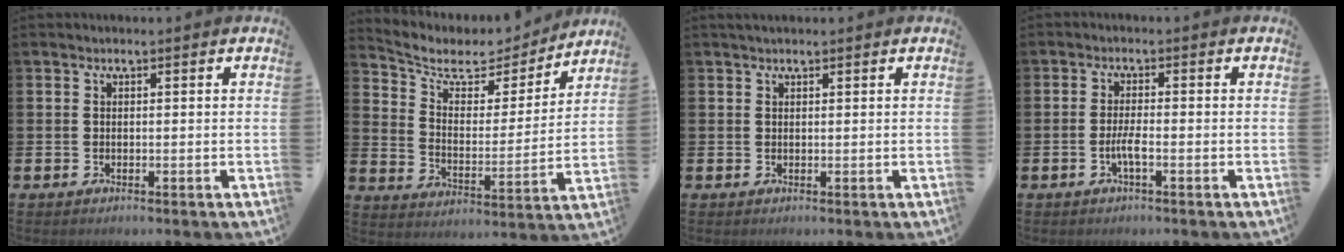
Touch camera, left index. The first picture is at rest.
{"total": 6.7, "force": [5.8, 2.9, 1.8], "torque": [-0.072, -0.041, 0.094]}
{"total": 0.9, "force": [0.8, 0.2, 0.4], "torque": [0.006, -0.003, 0.011]}
{"total": 2.2, "force": [-0.9, 0.3, 2.0], "torque": [-0.039, 0.003, -0.016]}